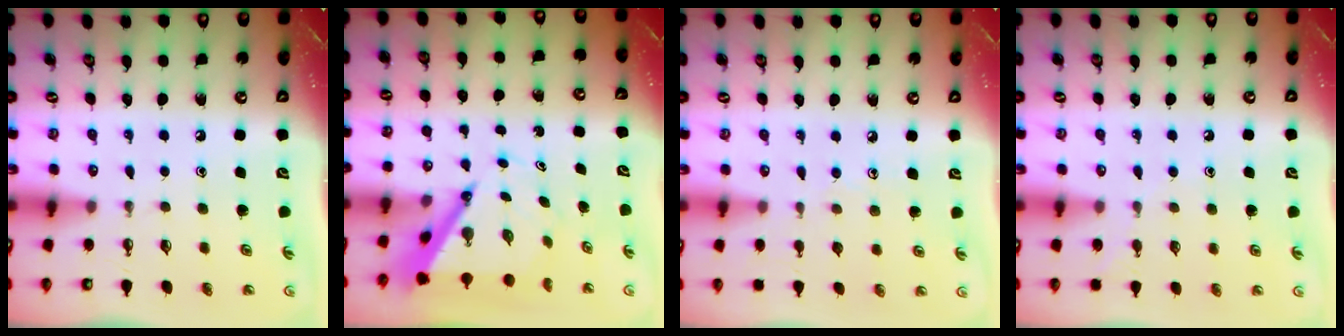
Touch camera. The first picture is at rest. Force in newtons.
{"total": 6.8, "press": 6.8, "slide": 0.4}
{"total": 3.6, "press": 3.6, "slide": 0.4}
{"total": 4.1, "press": 4.1, "slide": 0.4}